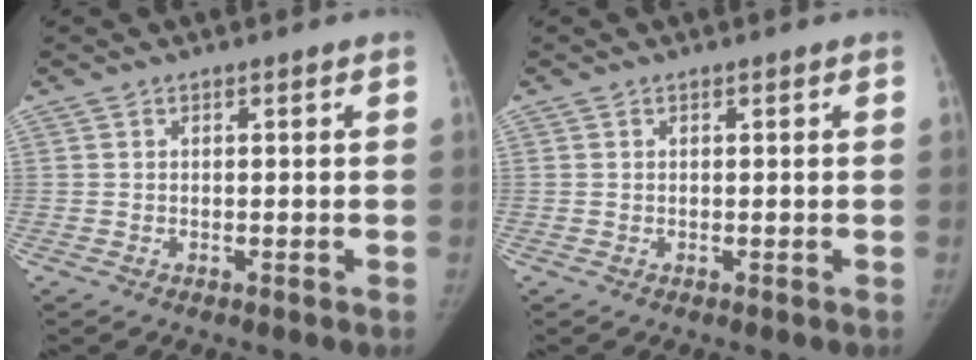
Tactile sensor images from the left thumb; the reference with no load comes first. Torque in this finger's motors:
{"motor_torque": [-0.09, -0.06, 0.20, -0.18, -0.02]}